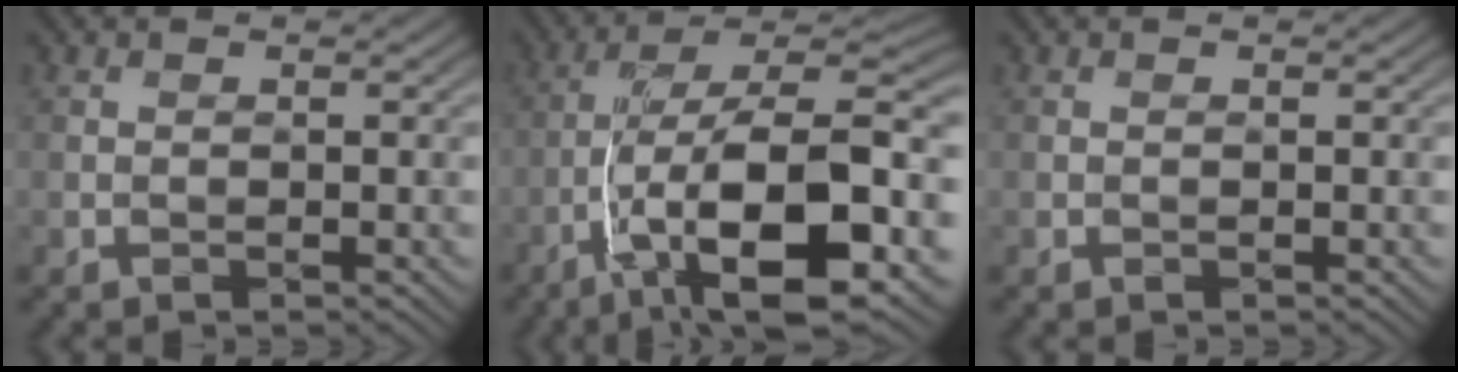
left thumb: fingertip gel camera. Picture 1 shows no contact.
{"total": 14.9, "force": [-4.9, 5.4, 13.0], "torque": [-0.216, -0.002, -0.085]}
{"total": 0.0}